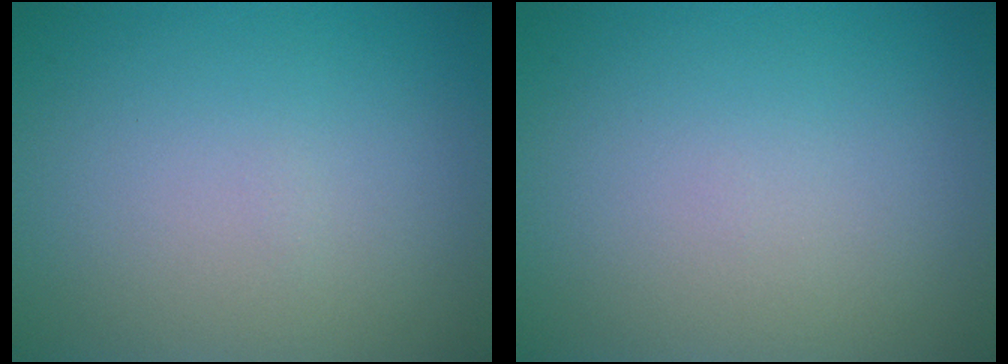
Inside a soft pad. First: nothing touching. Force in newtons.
{"total": 0.0}